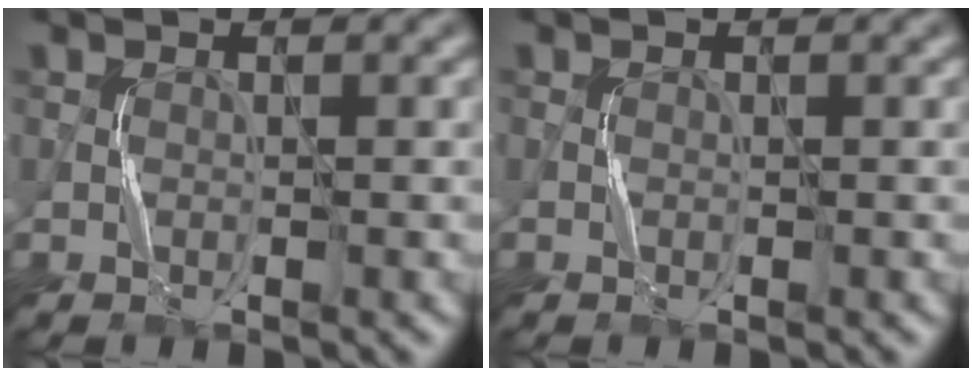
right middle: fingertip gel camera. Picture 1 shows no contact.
{"total": 0.0}